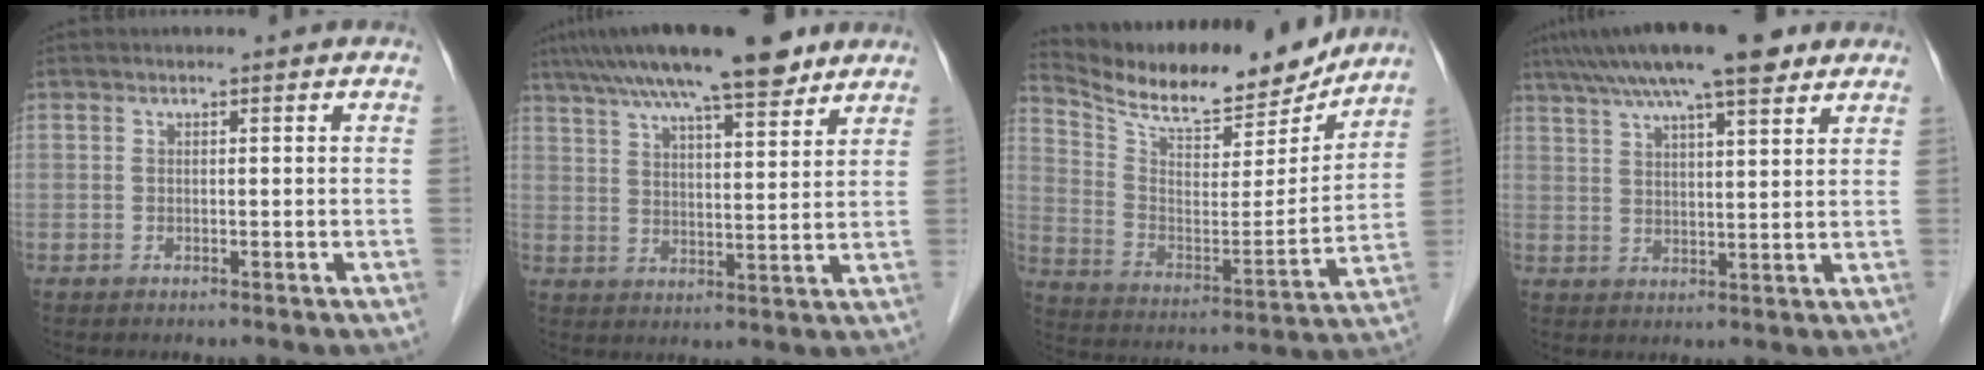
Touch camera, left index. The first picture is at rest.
{"total": 16.6, "force": [12.6, 2.7, 10.4], "torque": [-0.177, 0.031, 0.194]}
{"total": 19.3, "force": [17.6, 4.4, 6.6], "torque": [-0.128, -0.015, 0.278]}
{"total": 14.4, "force": [10.7, 2.2, 9.4], "torque": [-0.160, 0.032, 0.164]}